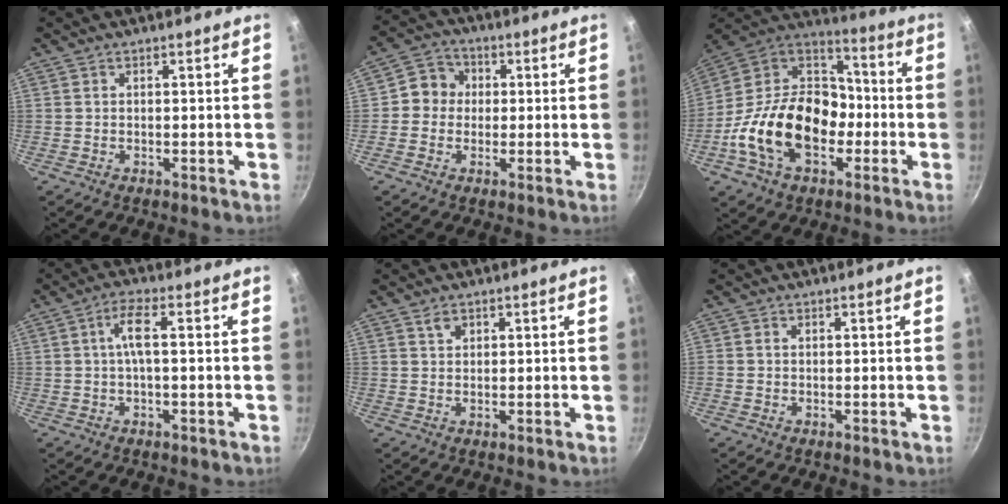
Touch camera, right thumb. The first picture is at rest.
{"total": 6.2, "force": [0.3, 5.8, 2.1], "torque": [0.001, 0.015, -0.013]}
{"total": 23.8, "force": [-6.2, 15.9, 16.5], "torque": [-0.264, 0.060, -0.123]}
{"total": 4.9, "force": [0.1, 0.6, 4.9], "torque": [-0.105, 0.011, 0.003]}
{"total": 1.9, "force": [1.1, 1.2, 0.9], "torque": [-0.011, -0.002, 0.020]}
{"total": 0.6, "force": [0.1, 0.5, 0.3], "torque": [-0.004, 0.004, 0.001]}